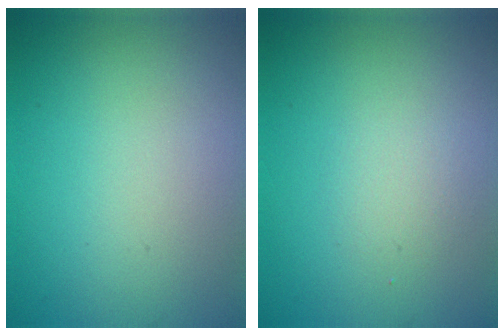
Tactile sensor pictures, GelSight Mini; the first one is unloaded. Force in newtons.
{"total": 1.4, "press": 1.4, "slide": 0.1}